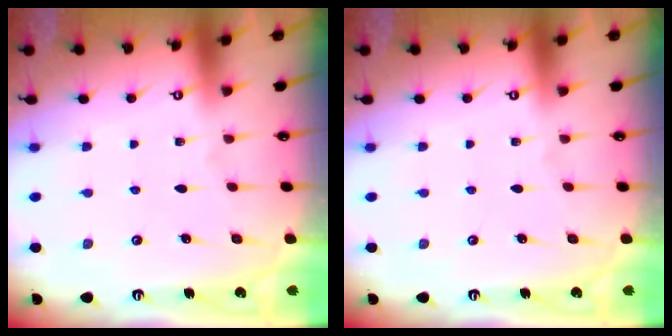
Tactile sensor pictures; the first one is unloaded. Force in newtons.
{"total": 0.0}